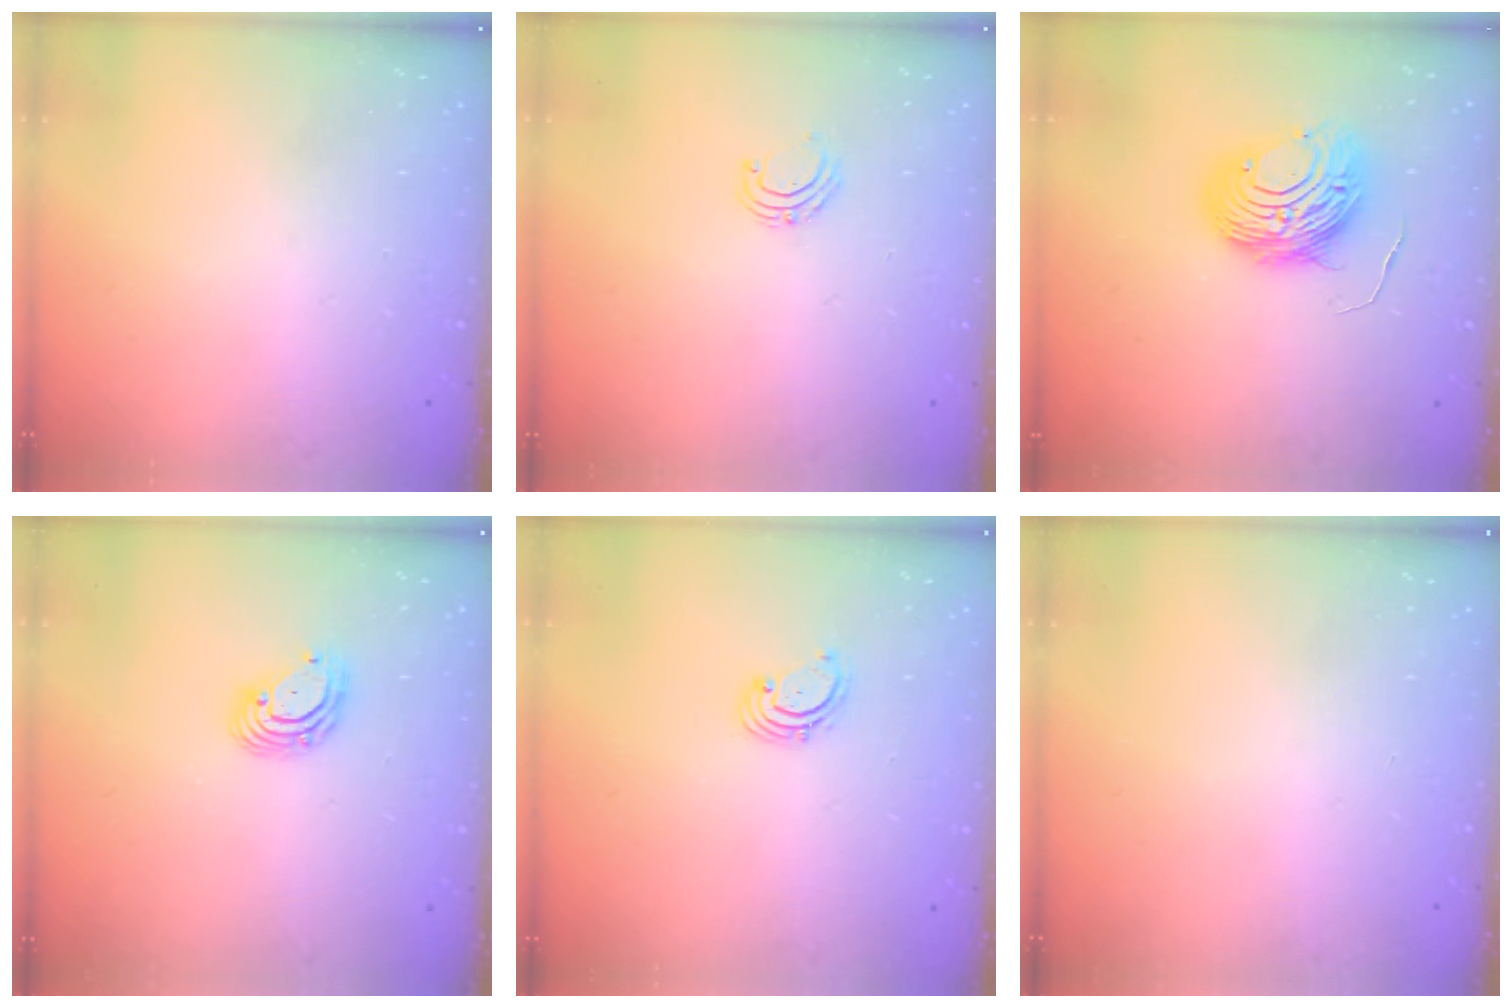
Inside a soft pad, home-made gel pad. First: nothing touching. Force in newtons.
{"total": 4.7, "press": 4.7, "slide": 0.4}
{"total": 9.5, "press": 9.5, "slide": 0.8}
{"total": 5.8, "press": 5.7, "slide": 0.8}
{"total": 1.6, "press": 1.6, "slide": 0.2}
{"total": 0.0}